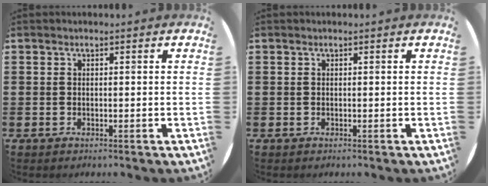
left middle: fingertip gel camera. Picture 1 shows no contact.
{"total": 0.0}